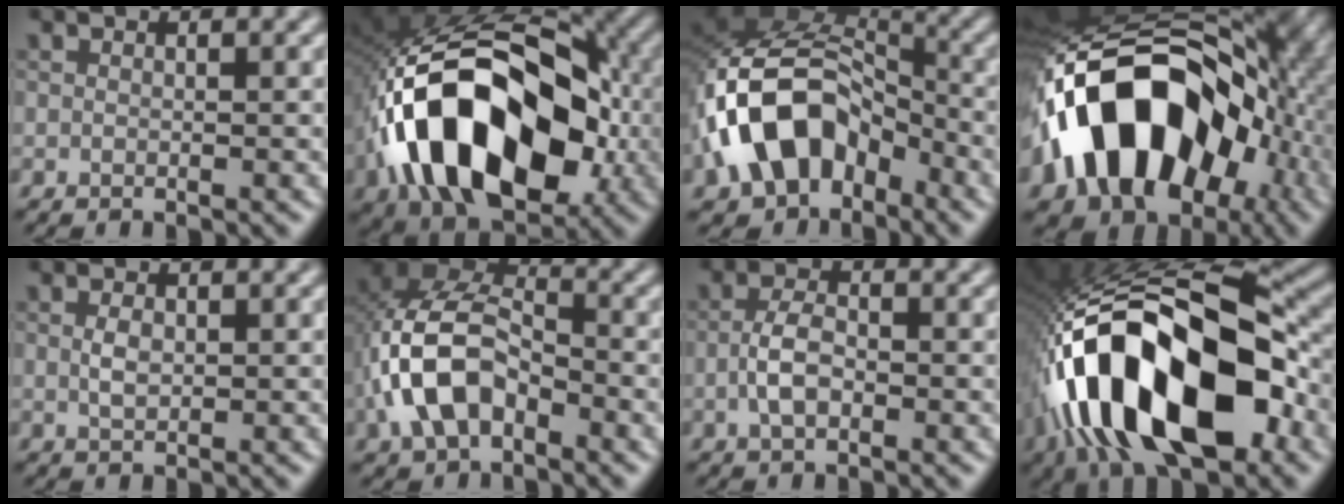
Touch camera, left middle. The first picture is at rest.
{"total": 16.2, "force": [-4.5, 10.0, 11.9], "torque": [-0.203, 0.002, -0.085]}
{"total": 11.5, "force": [-4.4, 7.8, 7.3], "torque": [-0.132, 0.013, -0.094]}
{"total": 18.4, "force": [-4.4, 11.9, 13.3], "torque": [-0.224, 0.003, -0.082]}
{"total": 1.5, "force": [0.1, 0.9, 1.2], "torque": [-0.028, -0.001, 0.004]}
{"total": 8.5, "force": [-2.6, 5.1, 6.3], "torque": [-0.138, 0.014, -0.058]}
{"total": 2.8, "force": [-0.9, 1.4, 2.3], "torque": [-0.043, 0.005, -0.023]}
{"total": 17.4, "force": [-5.5, 8.2, 14.3], "torque": [-0.229, 0.008, -0.093]}